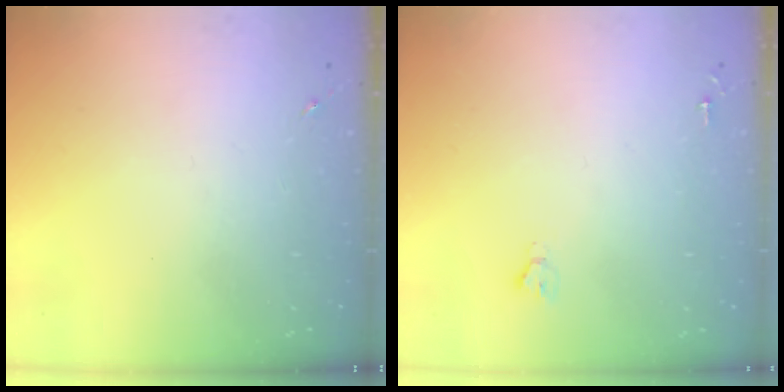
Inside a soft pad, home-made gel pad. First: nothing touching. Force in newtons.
{"total": 1.9, "press": 1.9, "slide": 0.2}